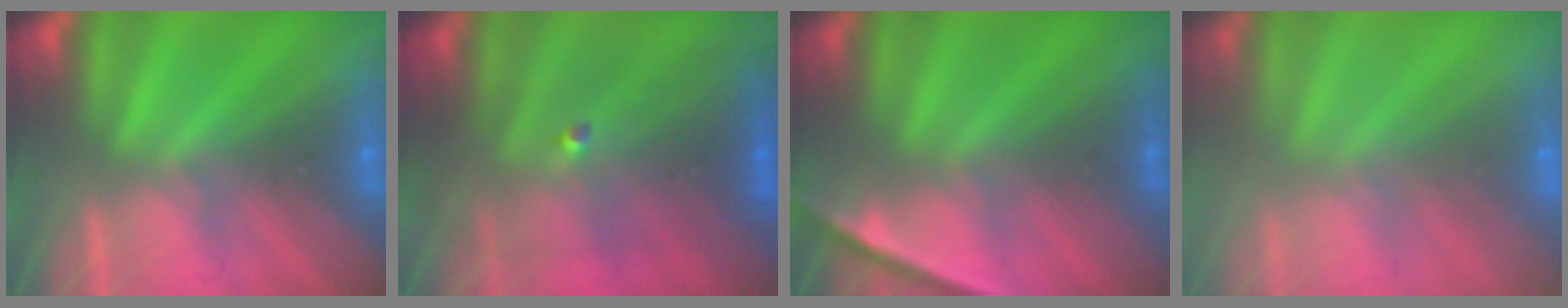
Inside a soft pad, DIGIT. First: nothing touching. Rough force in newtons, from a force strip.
{"total": 4.4}
{"total": 2.2}
{"total": 2.4}